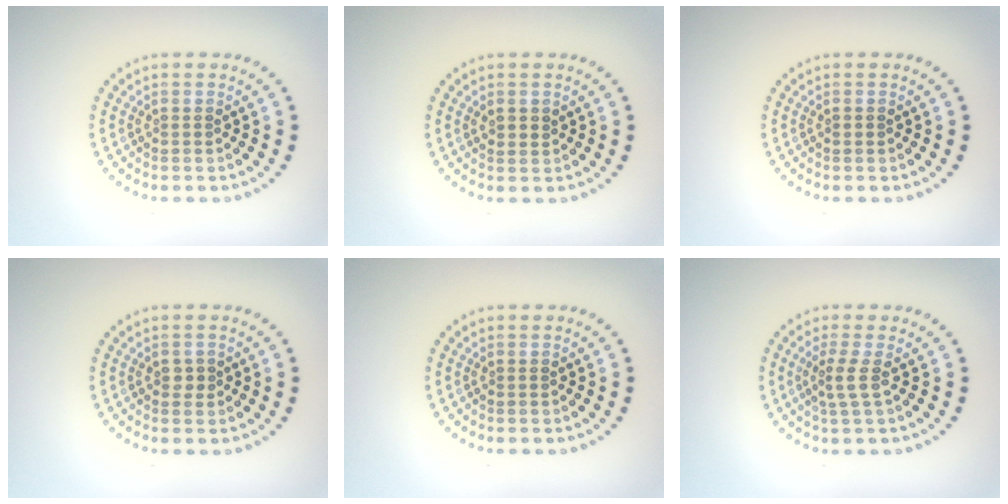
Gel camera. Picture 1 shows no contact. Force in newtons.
{"total": 1.1, "press": 1.0, "slide": 0.5}
{"total": 0.6, "press": 0.6, "slide": 0.1}
{"total": 1.0, "press": 1.0, "slide": 0.2}
{"total": 0.0}
{"total": 1.8, "press": 1.3, "slide": 1.2}